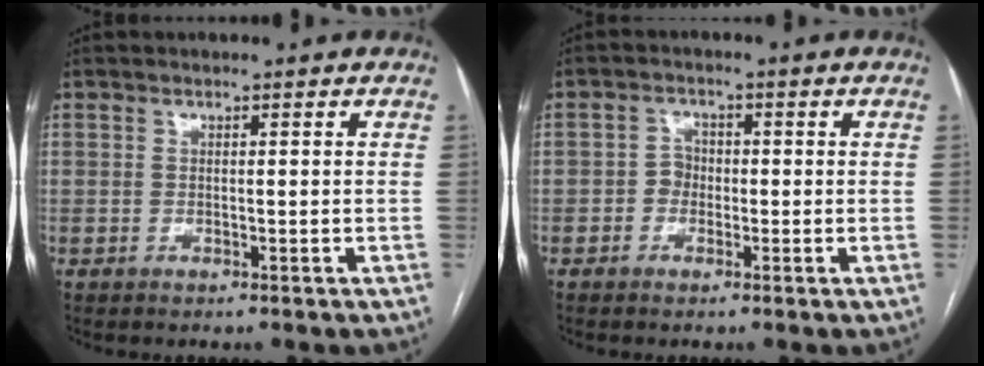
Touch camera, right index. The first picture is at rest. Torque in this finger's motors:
{"motor_torque": [0.27, 0.15, -0.01, 0.00]}